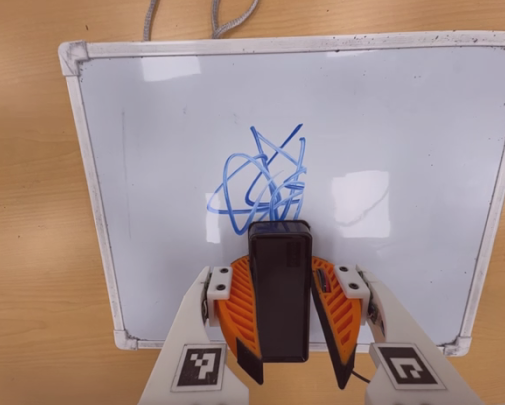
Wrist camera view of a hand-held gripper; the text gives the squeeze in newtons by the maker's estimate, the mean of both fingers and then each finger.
{"total": 9.7, "left": 9.3, "right": 10.1}